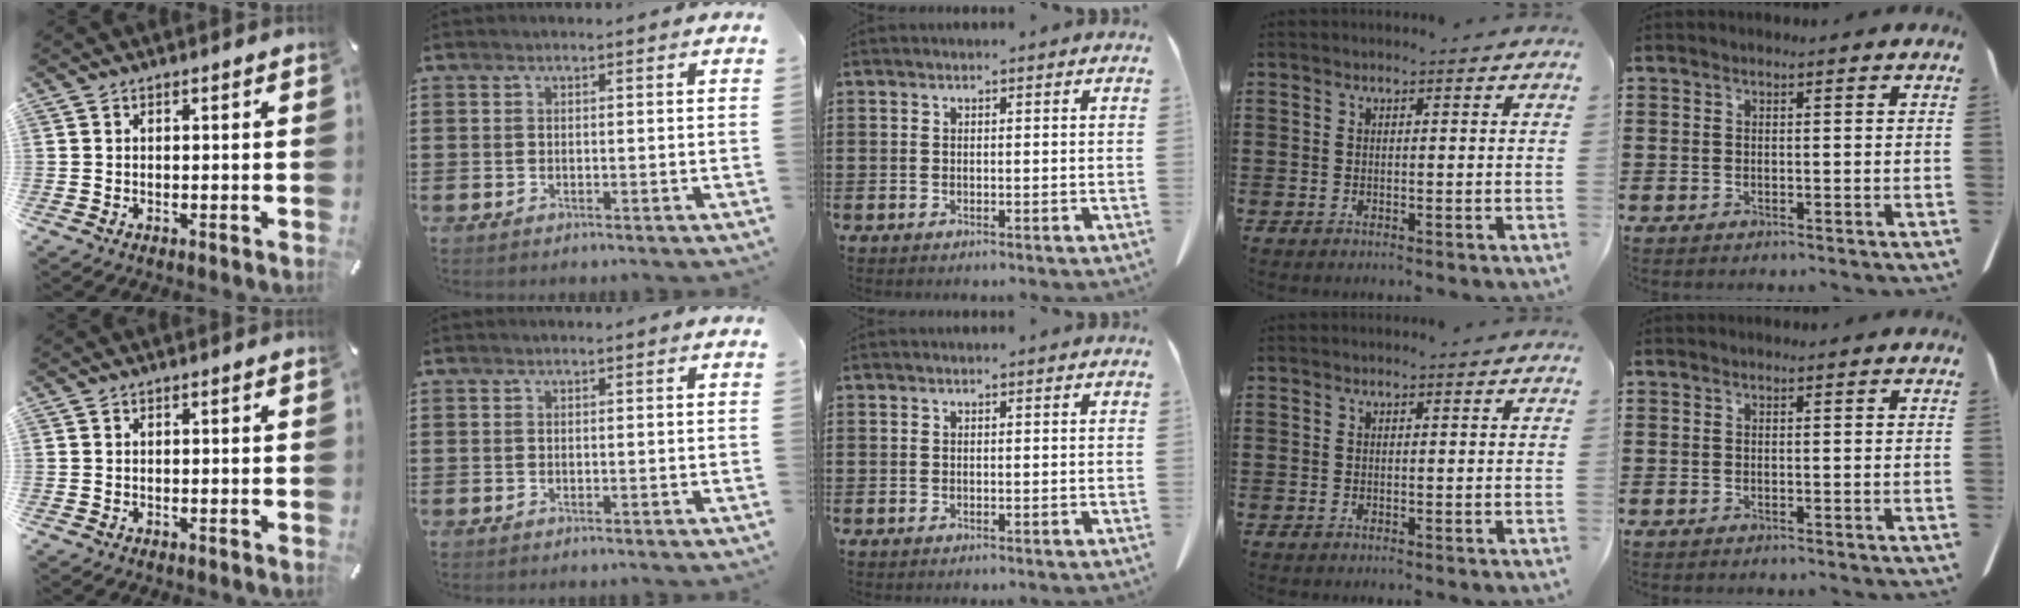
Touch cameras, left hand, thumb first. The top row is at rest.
{}